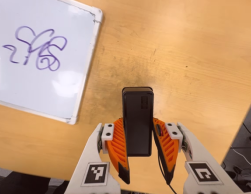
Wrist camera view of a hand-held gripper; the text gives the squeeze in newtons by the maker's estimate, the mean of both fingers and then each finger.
{"total": 4.8, "left": 3.4, "right": 6.2}